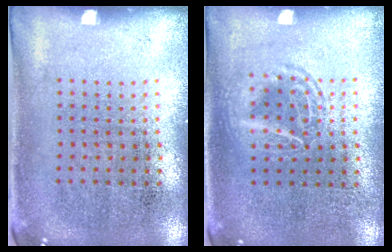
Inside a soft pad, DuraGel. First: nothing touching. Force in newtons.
{"total": 1.3, "press": 1.2, "slide": 0.2}